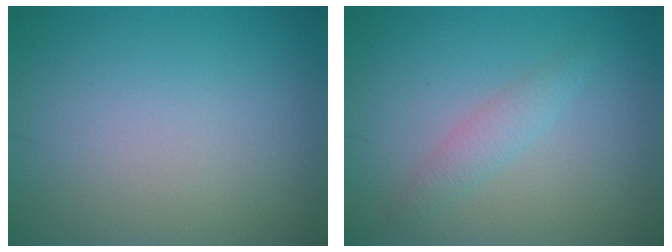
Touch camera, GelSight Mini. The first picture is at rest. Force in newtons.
{"total": 1.6, "press": 1.6, "slide": 0.2}